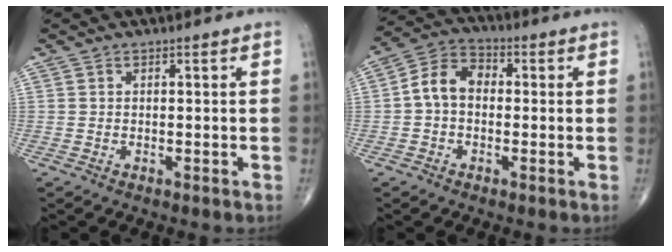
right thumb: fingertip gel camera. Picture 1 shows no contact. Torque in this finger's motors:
{"motor_torque": [0.13, 0.22, 0.10, 0.01, 0.15]}